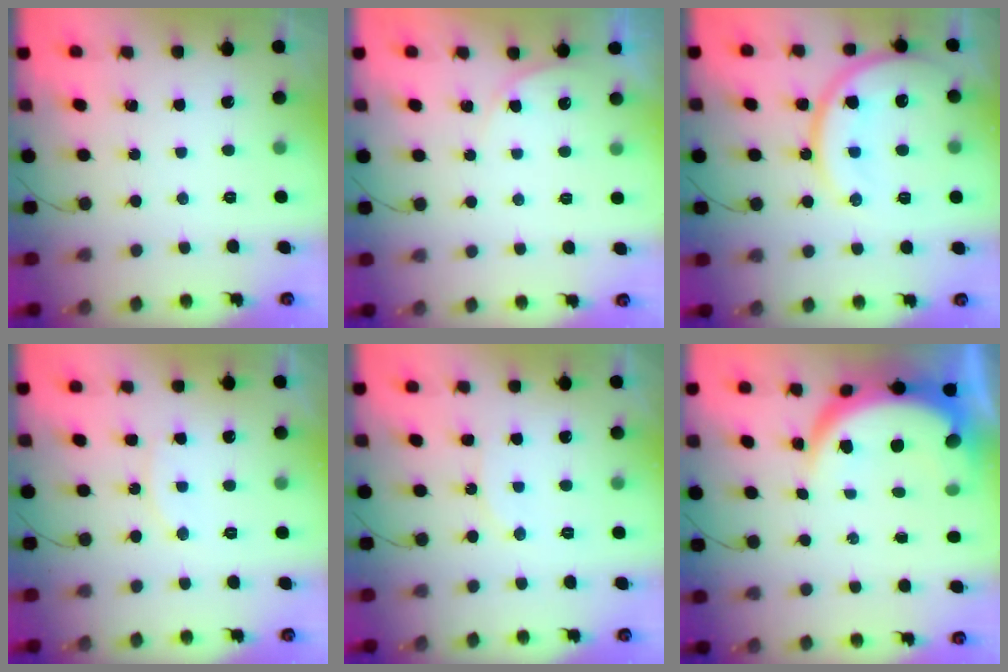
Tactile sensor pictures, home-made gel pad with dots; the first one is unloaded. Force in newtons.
{"total": 3.0, "press": 2.3, "slide": 1.9}
{"total": 16.5, "press": 16.4, "slide": 1.6}
{"total": 6.4, "press": 6.4, "slide": 0.3}
{"total": 6.7, "press": 6.3, "slide": 2.3}
{"total": 10.0, "press": 9.9, "slide": 1.0}